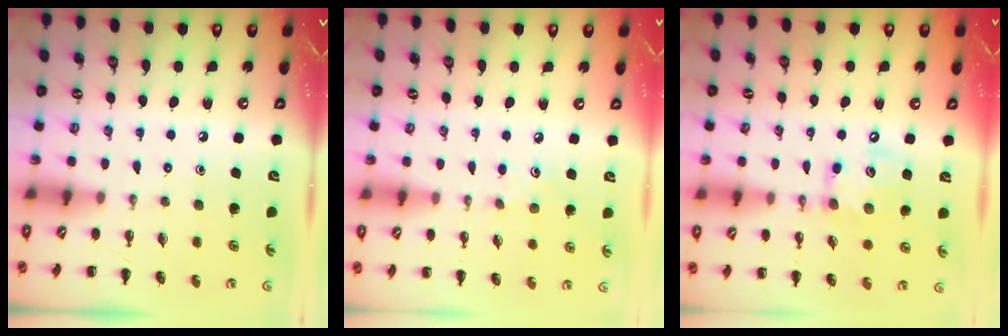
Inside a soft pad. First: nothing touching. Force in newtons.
{"total": 6.2, "press": 5.9, "slide": 1.8}
{"total": 10.7, "press": 10.7, "slide": 1.1}